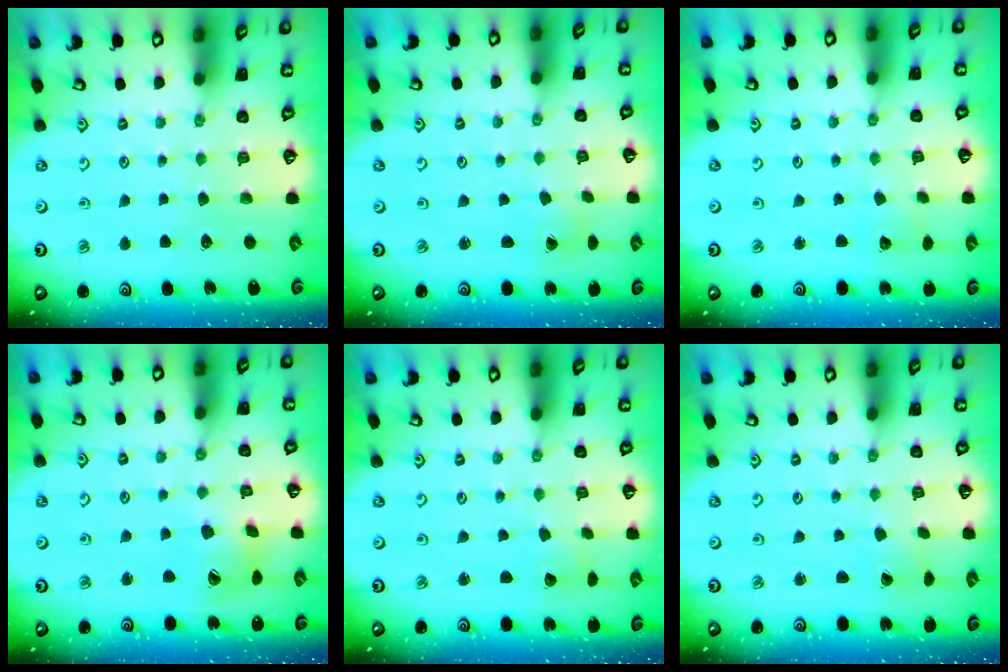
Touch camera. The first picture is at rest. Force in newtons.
{"total": 1.0, "press": 1.0, "slide": 0.0}
{"total": 2.0, "press": 2.0, "slide": 0.2}
{"total": 8.9, "press": 8.8, "slide": 1.1}
{"total": 2.5, "press": 2.5, "slide": 0.1}
{"total": 0.7, "press": 0.7, "slide": 0.0}